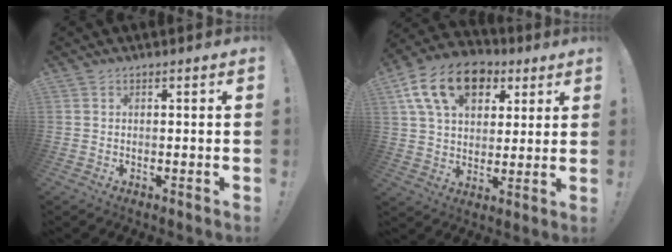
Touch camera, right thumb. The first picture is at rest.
{"total": 17.8, "force": [7.9, 11.9, 10.6], "torque": [-0.174, -0.025, 0.147]}